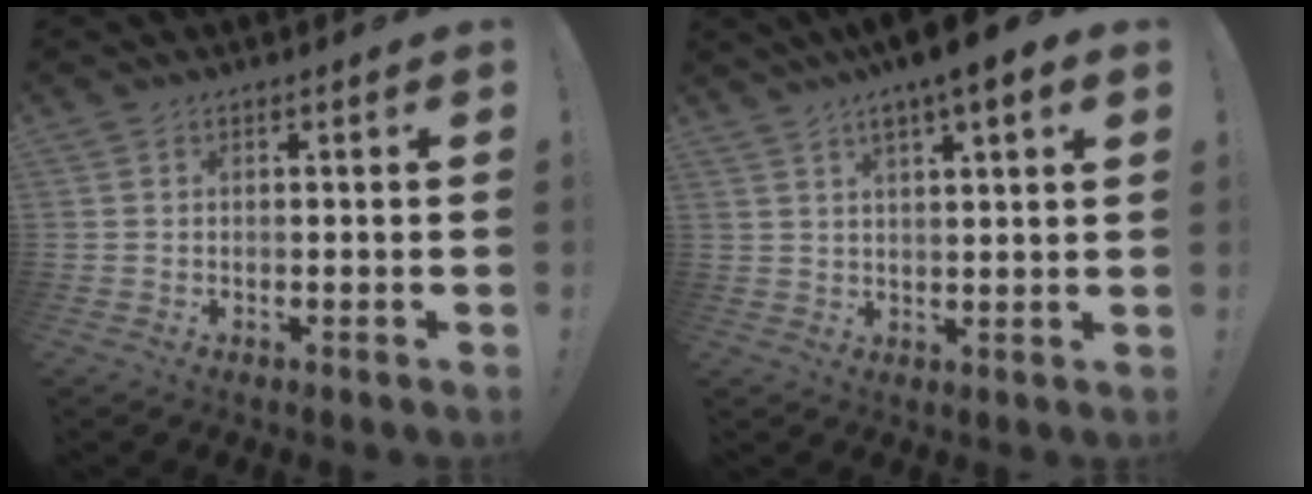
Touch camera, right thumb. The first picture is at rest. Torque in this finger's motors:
{"motor_torque": [-0.69, 1.28, 1.56, 0.98, 0.07]}